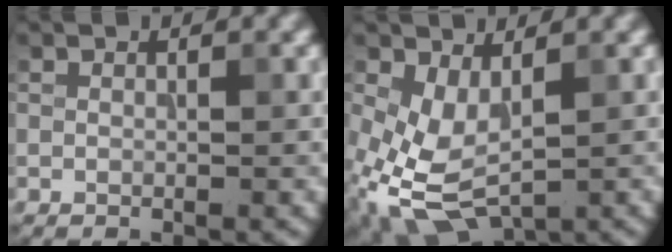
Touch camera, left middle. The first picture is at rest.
{"total": 5.1, "force": [-1.3, 2.7, 4.2], "torque": [-0.108, -0.004, -0.017]}